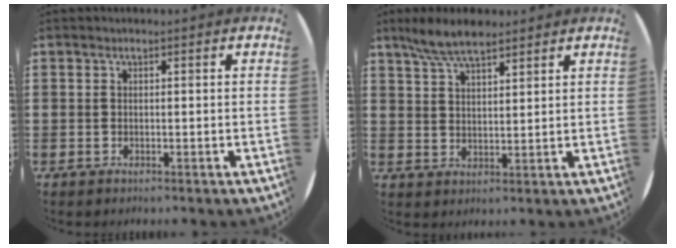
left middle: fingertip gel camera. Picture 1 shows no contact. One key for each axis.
{"total": 6.1, "fx": 5.2, "fy": 1.5, "fz": 2.9, "tx": -0.070, "ty": -0.005, "tz": 0.095}